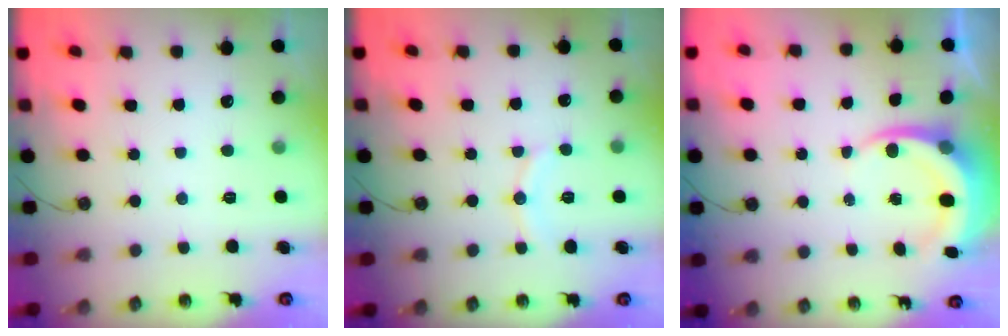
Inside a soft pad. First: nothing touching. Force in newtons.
{"total": 8.4, "press": 8.3, "slide": 0.8}
{"total": 6.5, "press": 6.4, "slide": 0.8}